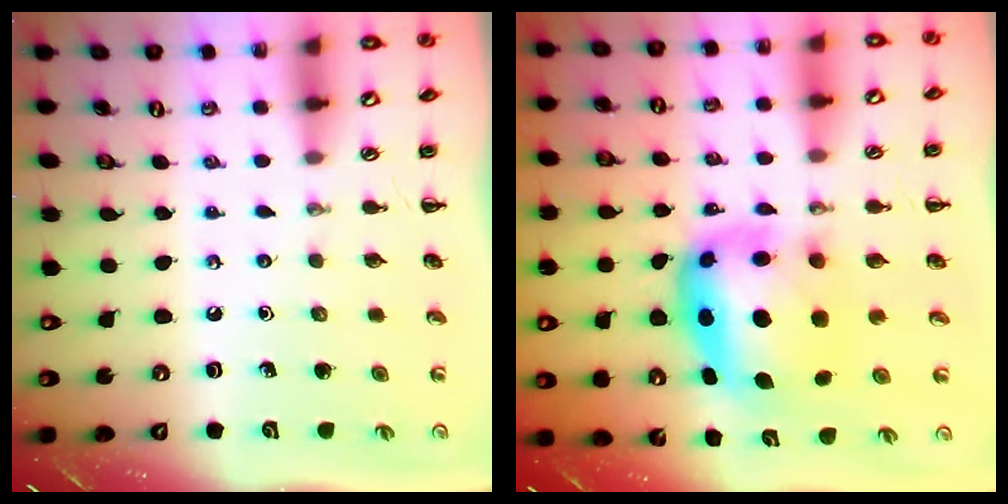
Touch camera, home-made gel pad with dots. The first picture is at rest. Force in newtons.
{"total": 8.4, "press": 8.1, "slide": 2.2}